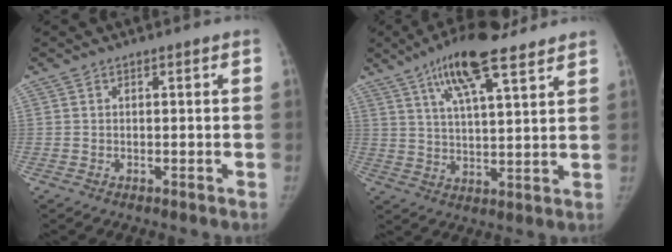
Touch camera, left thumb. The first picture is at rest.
{"total": 14.6, "force": [9.5, 3.9, 10.4], "torque": [-0.161, -0.029, 0.159]}